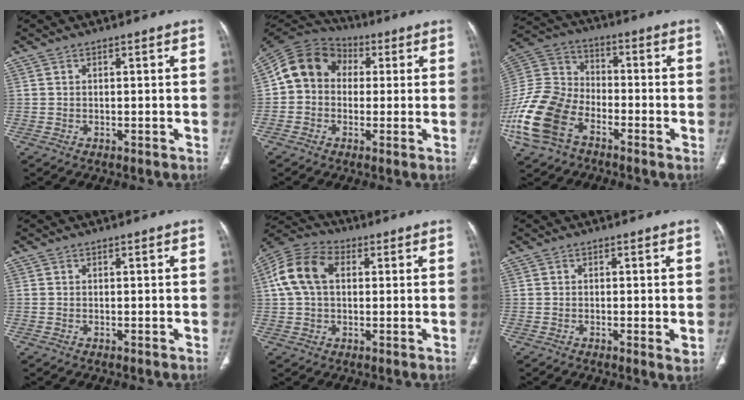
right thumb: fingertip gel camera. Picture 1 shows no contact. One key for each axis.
{"total": 11.1, "fx": 0.8, "fy": 9.6, "fz": 5.6, "tx": -0.085, "ty": 0.031, "tz": -0.002}
{"total": 17.5, "fx": -8.4, "fy": 11.2, "fz": 10.5, "tx": -0.228, "ty": 0.040, "tz": -0.170}
{"total": 0.0}
{"total": 11.1, "fx": 2.1, "fy": 7.4, "fz": 8.0, "tx": -0.161, "ty": 0.029, "tz": 0.033}
{"total": 2.3, "fx": -0.3, "fy": 0.5, "fz": 2.2, "tx": -0.038, "ty": -0.008, "tz": -0.009}